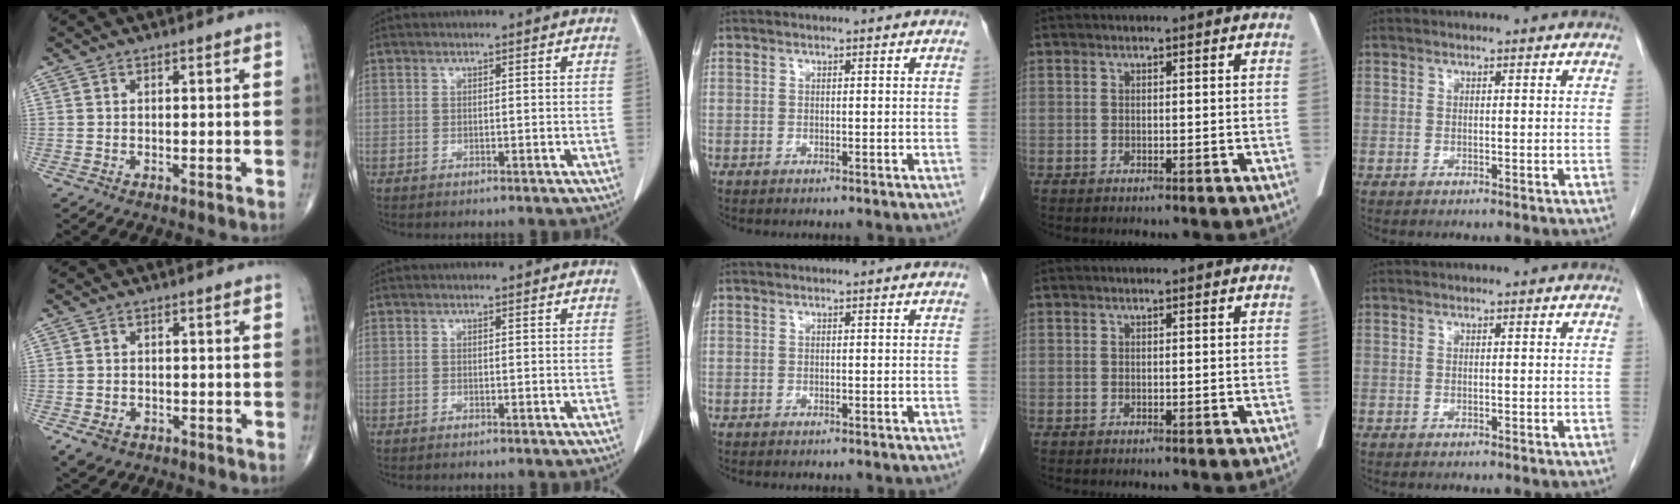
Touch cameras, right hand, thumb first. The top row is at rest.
{"thumb": {"total": 3.3, "force": [-1.6, 2.4, 1.5], "torque": [-0.023, 0.003, -0.020]}}